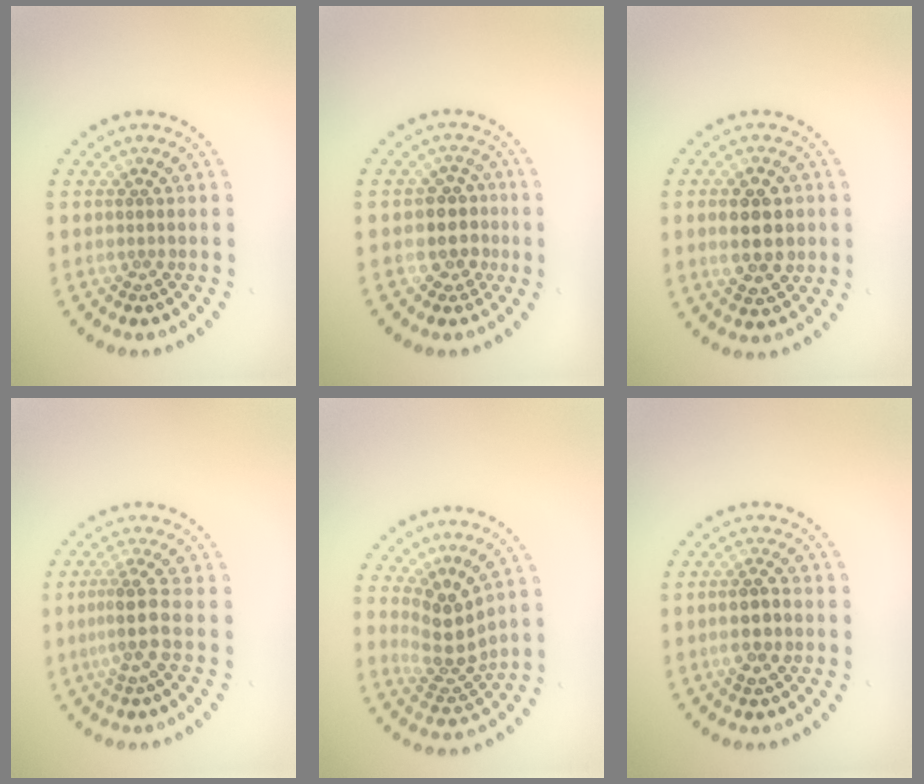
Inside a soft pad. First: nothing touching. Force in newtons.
{"total": 3.0, "press": 2.7, "slide": 1.3}
{"total": 4.5, "press": 4.5, "slide": 0.2}
{"total": 2.9, "press": 2.1, "slide": 1.9}
{"total": 3.8, "press": 3.1, "slide": 2.2}
{"total": 2.8, "press": 2.7, "slide": 0.7}